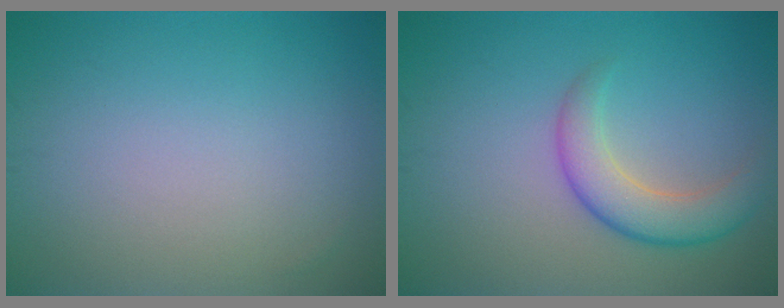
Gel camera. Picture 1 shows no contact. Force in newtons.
{"total": 4.0, "press": 4.0, "slide": 0.2}